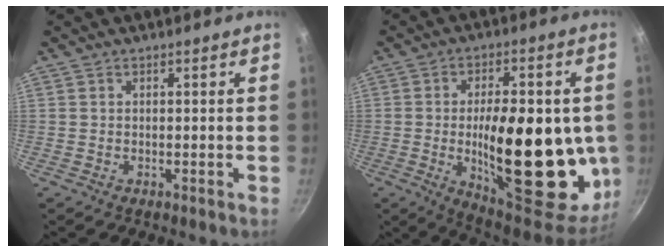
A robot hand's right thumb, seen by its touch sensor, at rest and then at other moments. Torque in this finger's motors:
{"motor_torque": [1.98, 3.03, 2.21, 0.10, 0.72]}